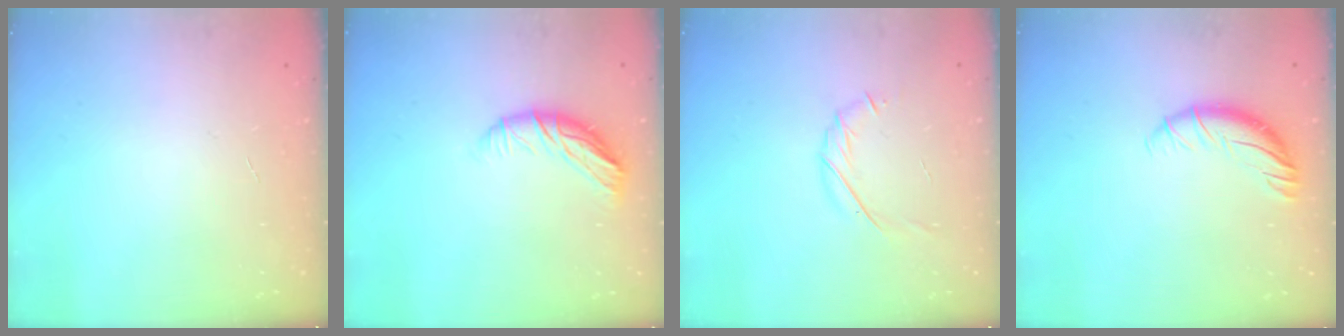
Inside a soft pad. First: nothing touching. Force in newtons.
{"total": 10.4, "press": 10.3, "slide": 1.5}
{"total": 4.1, "press": 4.0, "slide": 1.1}
{"total": 8.5, "press": 8.5, "slide": 0.6}